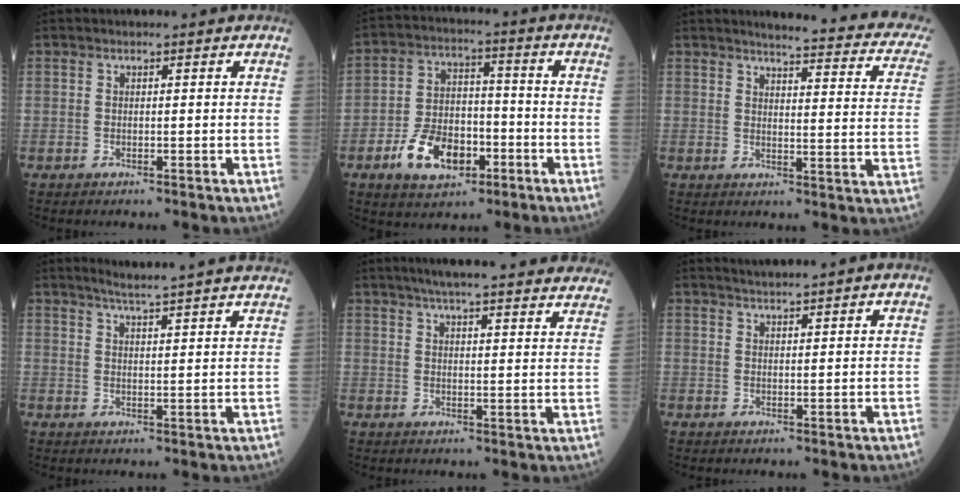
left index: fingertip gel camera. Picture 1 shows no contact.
{"total": 10.1, "force": [-4.7, 6.0, 6.6], "torque": [-0.131, 0.010, -0.080]}
{"total": 18.1, "force": [16.3, 2.1, 7.6], "torque": [-0.076, -0.058, 0.164]}
{"total": 13.8, "force": [12.8, -0.6, 5.3], "torque": [-0.081, -0.014, 0.152]}
{"total": 26.4, "force": [23.9, 2.0, 10.9], "torque": [-0.153, -0.022, 0.284]}
{"total": 3.3, "force": [3.0, -0.6, 1.1], "torque": [-0.017, 0.011, 0.051]}